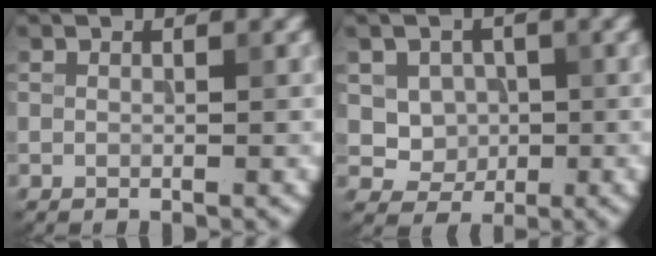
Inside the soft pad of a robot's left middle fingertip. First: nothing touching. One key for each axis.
{"total": 3.6, "fx": 0.6, "fy": 3.2, "fz": 1.5, "tx": -0.032, "ty": -0.009, "tz": 0.018}